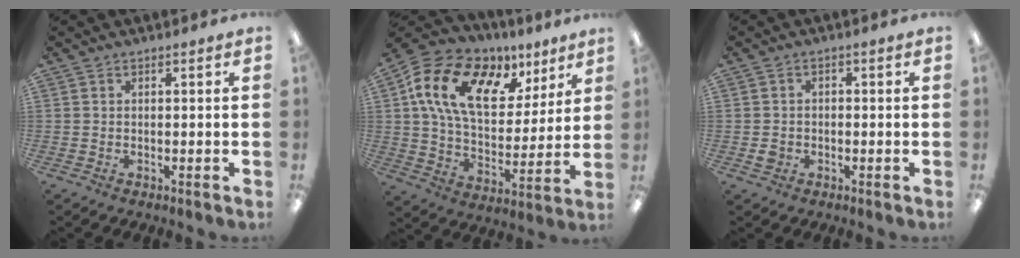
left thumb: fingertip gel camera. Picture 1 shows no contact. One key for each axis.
{"total": 19.8, "fx": 9.4, "fy": 11.6, "fz": 13.0, "tx": -0.236, "ty": -0.025, "tz": 0.167}
{"total": 2.3, "fx": -0.7, "fy": 2.0, "fz": 0.9, "tx": -0.015, "ty": 0.004, "tz": -0.015}